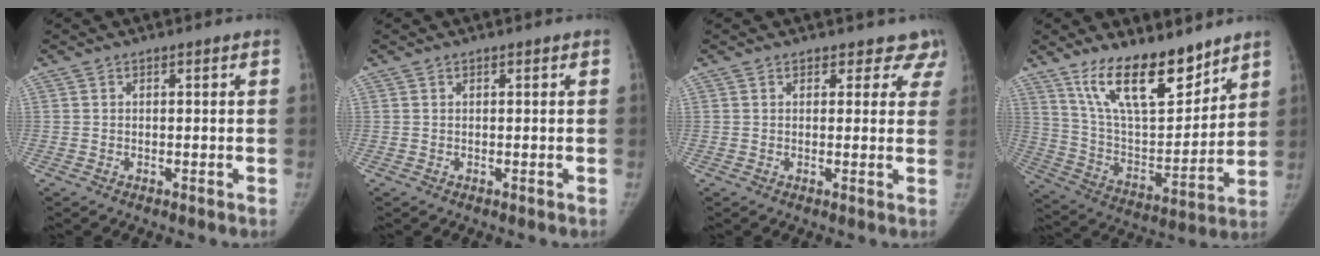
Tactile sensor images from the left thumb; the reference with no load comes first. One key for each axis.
{"total": 0.0}
{"total": 5.3, "fx": 4.5, "fy": 2.8, "fz": 0.0, "tx": 0.052, "ty": -0.015, "tz": 0.027}
{"total": 18.6, "fx": 13.2, "fy": 7.0, "fz": 11.0, "tx": -0.144, "ty": -0.084, "tz": 0.242}